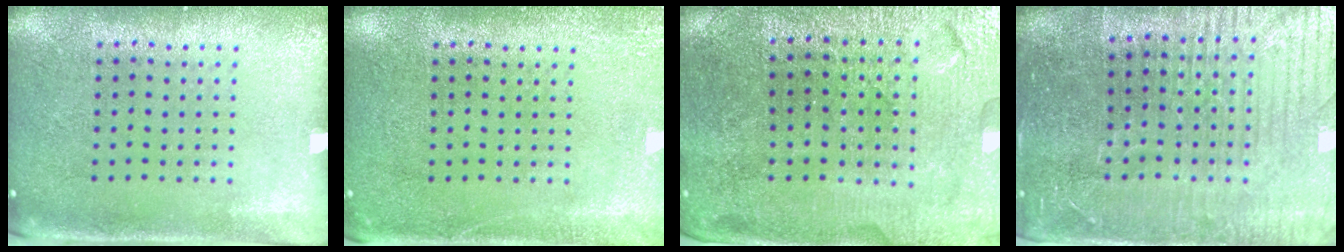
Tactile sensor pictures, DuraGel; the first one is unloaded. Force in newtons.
{"total": 2.1, "press": 2.1, "slide": 0.3}
{"total": 3.2, "press": 3.2, "slide": 0.1}
{"total": 4.7, "press": 4.4, "slide": 1.6}